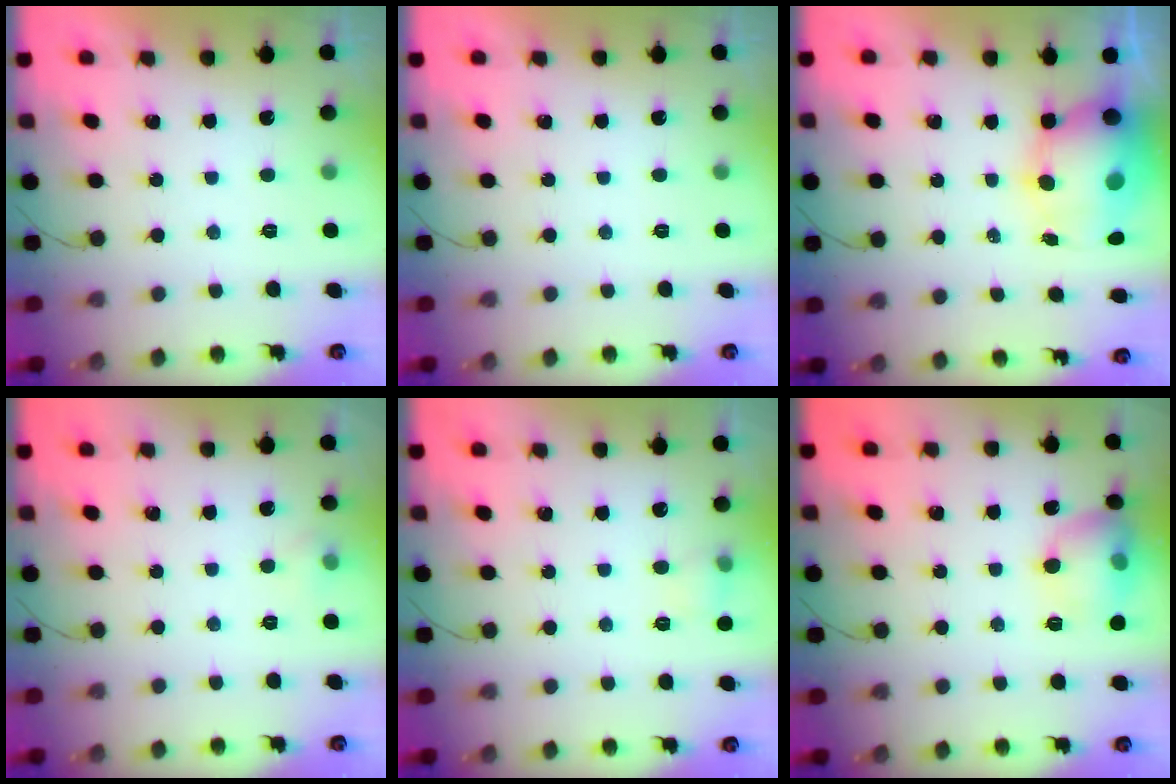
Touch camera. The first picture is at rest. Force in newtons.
{"total": 0.0}
{"total": 11.1, "press": 10.7, "slide": 2.9}
{"total": 5.8, "press": 3.2, "slide": 4.9}
{"total": 5.4, "press": 5.2, "slide": 1.5}
{"total": 12.2, "press": 12.0, "slide": 1.9}